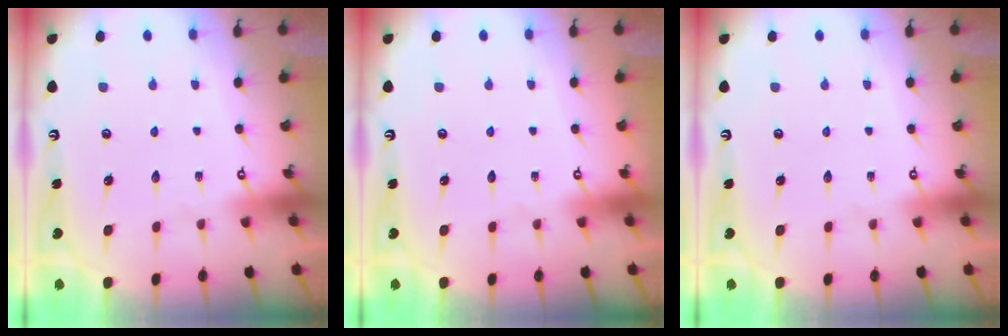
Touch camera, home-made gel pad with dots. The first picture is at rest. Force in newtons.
{"total": 0.0}
{"total": 0.0}